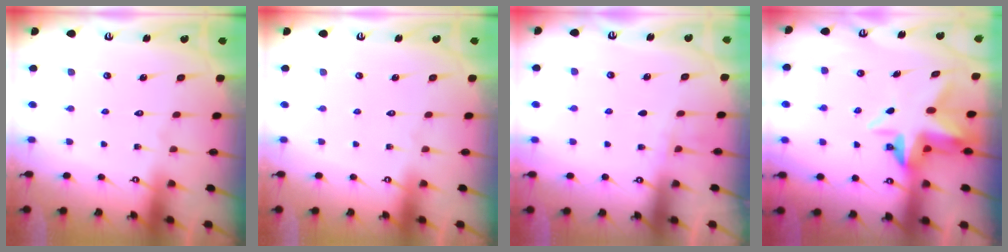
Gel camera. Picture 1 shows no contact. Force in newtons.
{"total": 0.0}
{"total": 3.1, "press": 2.8, "slide": 1.2}
{"total": 6.2, "press": 6.1, "slide": 1.2}